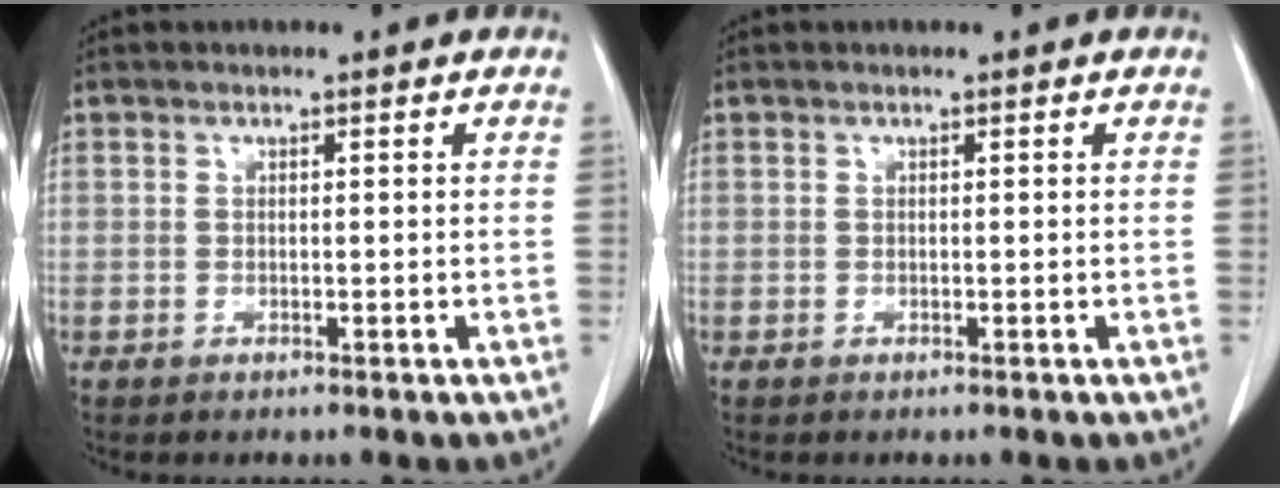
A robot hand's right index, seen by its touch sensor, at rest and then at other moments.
{"total": 0.0}